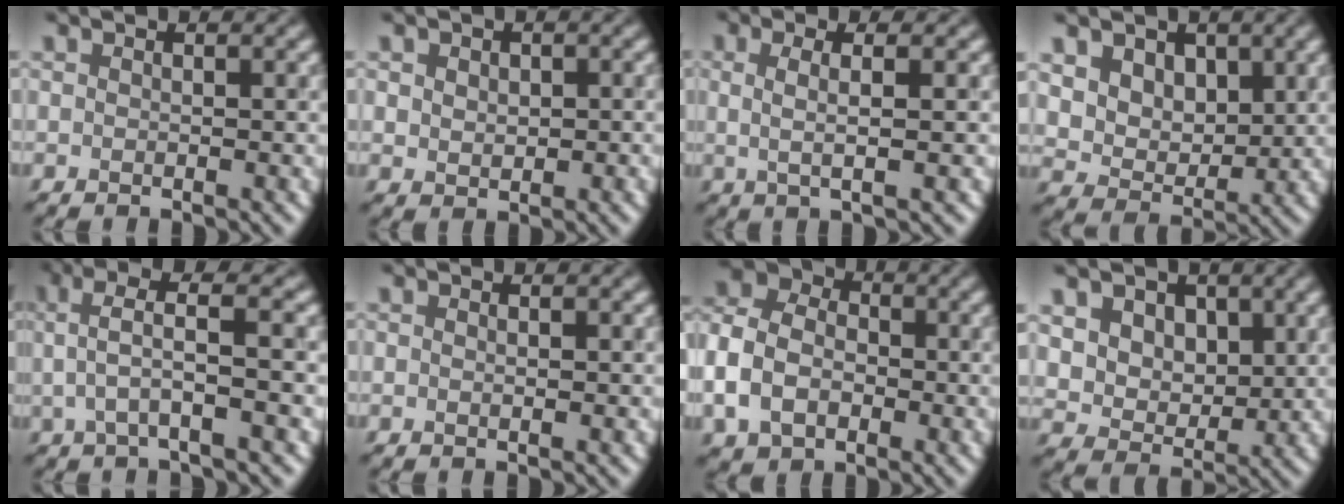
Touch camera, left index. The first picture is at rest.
{"total": 1.6, "force": [0.4, 1.3, 0.7], "torque": [-0.005, 0.010, 0.009]}
{"total": 2.5, "force": [0.2, 0.6, 2.4], "torque": [-0.044, -0.004, 0.002]}
{"total": 5.0, "force": [2.6, 3.7, 2.1], "torque": [-0.069, -0.013, 0.067]}
{"total": 3.5, "force": [0.7, 0.4, 3.4], "torque": [-0.067, 0.012, 0.021]}
{"total": 0.8, "force": [0.1, 0.4, 0.7], "torque": [0.002, -0.006, -0.007]}
{"total": 7.3, "force": [-2.2, 5.7, 4.1], "torque": [-0.115, 0.000, -0.052]}
{"total": 5.4, "force": [2.3, 4.2, 2.4], "torque": [-0.067, 0.001, 0.053]}